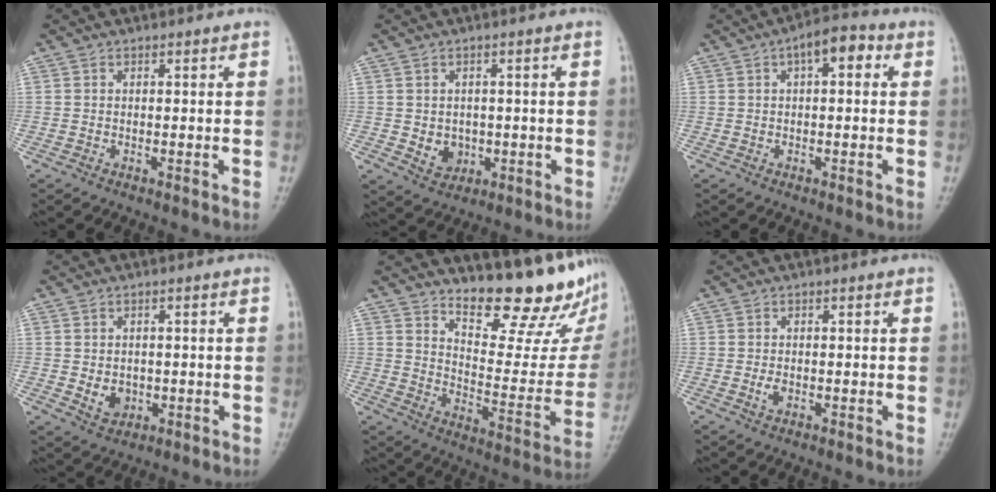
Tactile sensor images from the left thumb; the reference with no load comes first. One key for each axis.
{"total": 4.3, "fx": -0.5, "fy": 3.6, "fz": 2.3, "tx": -0.017, "ty": 0.000, "tz": 0.003}
{"total": 6.6, "fx": 2.1, "fy": 3.1, "fz": 5.5, "tx": -0.064, "ty": 0.019, "tz": 0.020}
{"total": 3.9, "fx": -0.4, "fy": 3.1, "fz": 2.3, "tx": -0.022, "ty": -0.002, "tz": 0.003}
{"total": 19.0, "fx": 14.5, "fy": 5.7, "fz": 10.8, "tx": -0.107, "ty": -0.116, "tz": 0.205}
{"total": 1.4, "fx": -0.3, "fy": 0.9, "fz": 1.1, "tx": -0.021, "ty": -0.001, "tz": -0.007}